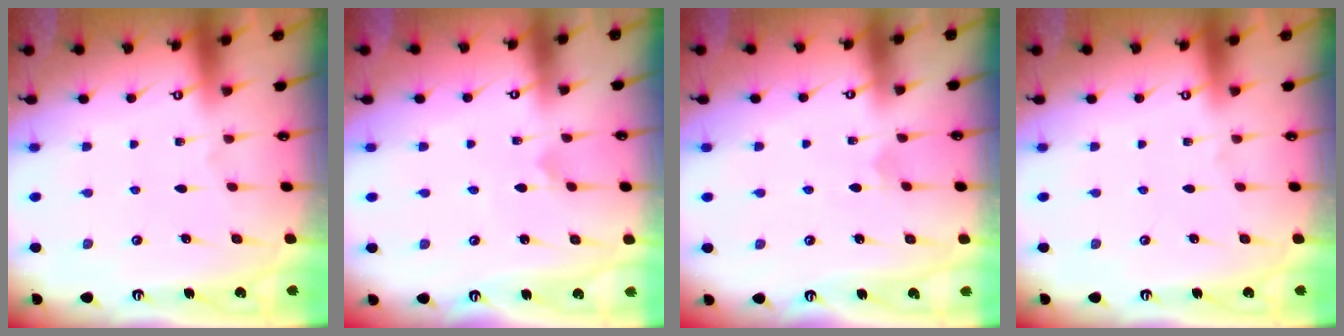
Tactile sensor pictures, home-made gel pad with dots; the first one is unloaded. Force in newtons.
{"total": 0.9, "press": 0.9, "slide": 0.0}
{"total": 3.3, "press": 3.3, "slide": 0.2}
{"total": 0.0}